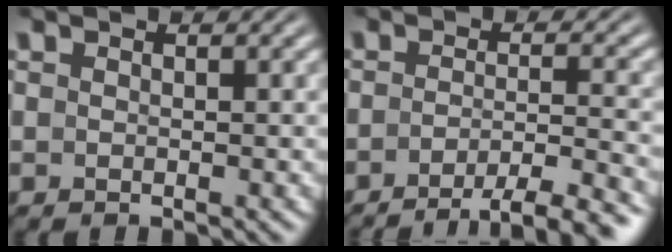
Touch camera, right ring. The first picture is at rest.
{"total": 6.4, "force": [-5.2, 1.4, 3.5], "torque": [-0.044, -0.013, -0.077]}